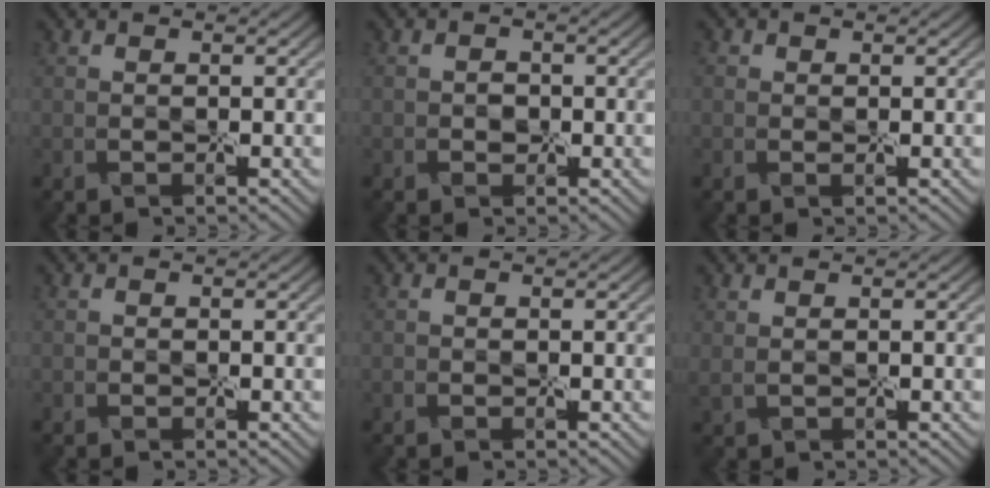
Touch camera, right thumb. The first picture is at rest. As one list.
[{"total": 1.0, "force": [-0.4, 0.9, -0.1], "torque": [0.011, -0.004, -0.007]}, {"total": 0.7, "force": [0.0, 0.7, 0.1], "torque": [0.011, -0.005, 0.001]}, {"total": 0.8, "force": [-0.5, 0.6, 0.2], "torque": [-0.001, -0.005, -0.009]}, {"total": 0.7, "force": [-0.5, 0.5, 0.1], "torque": [-0.002, -0.006, -0.008]}, {"total": 1.2, "force": [0.5, 0.4, 0.9], "torque": [-0.021, 0.003, 0.014]}]